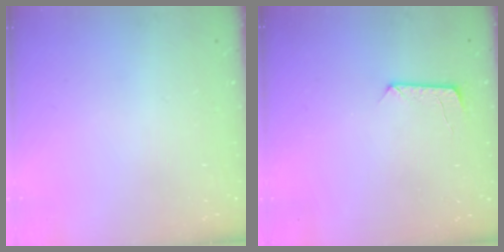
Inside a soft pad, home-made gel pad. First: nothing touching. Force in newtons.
{"total": 8.3, "press": 8.3, "slide": 0.6}